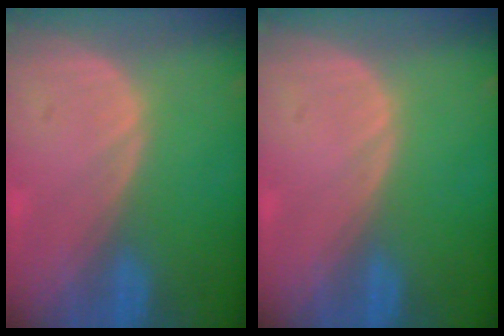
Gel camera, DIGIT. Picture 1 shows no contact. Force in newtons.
{"total": 0.0}